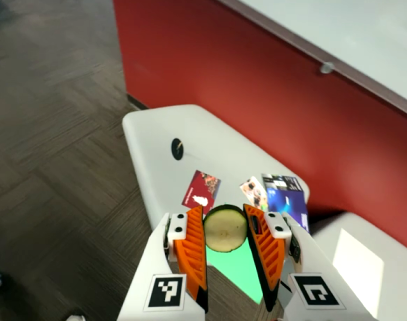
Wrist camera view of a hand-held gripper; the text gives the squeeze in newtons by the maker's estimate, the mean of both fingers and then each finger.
{"total": 11.7, "left": 13.6, "right": 9.9}